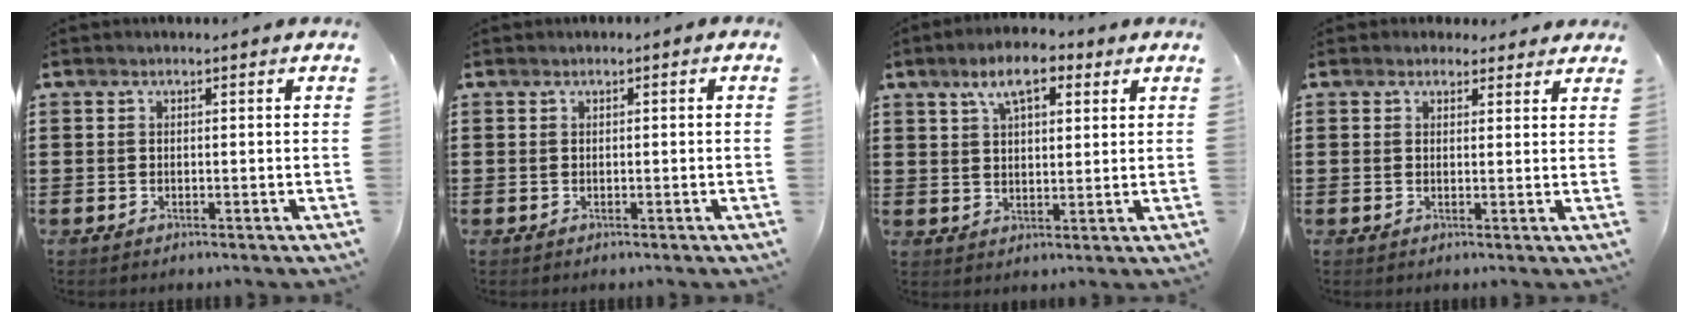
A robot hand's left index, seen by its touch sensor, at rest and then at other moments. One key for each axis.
{"total": 0.0}
{"total": 7.2, "fx": 4.6, "fy": 3.0, "fz": 4.7, "tx": -0.090, "ty": 0.003, "tz": 0.078}
{"total": 2.2, "fx": 1.8, "fy": 1.2, "fz": 0.1, "tx": -0.001, "ty": 0.002, "tz": 0.033}